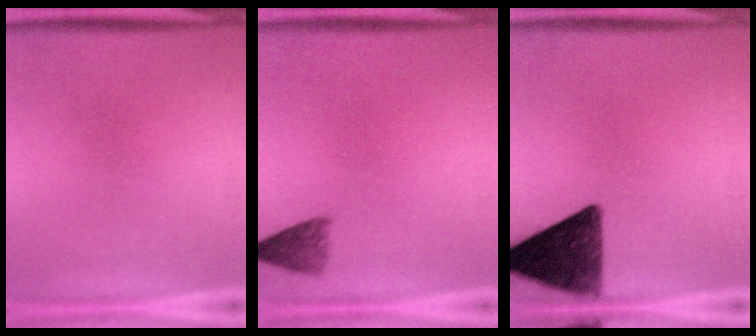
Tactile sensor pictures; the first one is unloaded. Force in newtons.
{"total": 2.8}
{"total": 12.2}